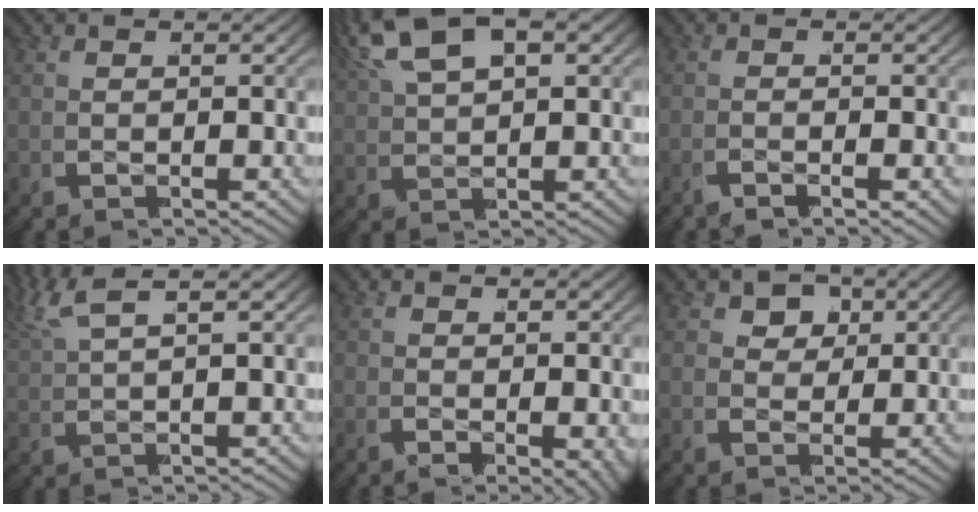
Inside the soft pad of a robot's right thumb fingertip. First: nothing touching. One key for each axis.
{"total": 4.9, "fx": 2.4, "fy": 2.2, "fz": 3.7, "tx": -0.079, "ty": 0.011, "tz": 0.044}
{"total": 1.1, "fx": -0.9, "fy": -0.2, "fz": 0.6, "tx": -0.015, "ty": 0.004, "tz": -0.025}
{"total": 3.1, "fx": 2.9, "fy": -0.1, "fz": 1.1, "tx": -0.036, "ty": 0.018, "tz": 0.050}
{"total": 2.6, "fx": -0.7, "fy": 1.2, "fz": 2.1, "tx": -0.031, "ty": -0.017, "tz": -0.004}
{"total": 3.7, "fx": 1.3, "fy": 2.9, "fz": 1.9, "tx": -0.037, "ty": -0.014, "tz": 0.024}